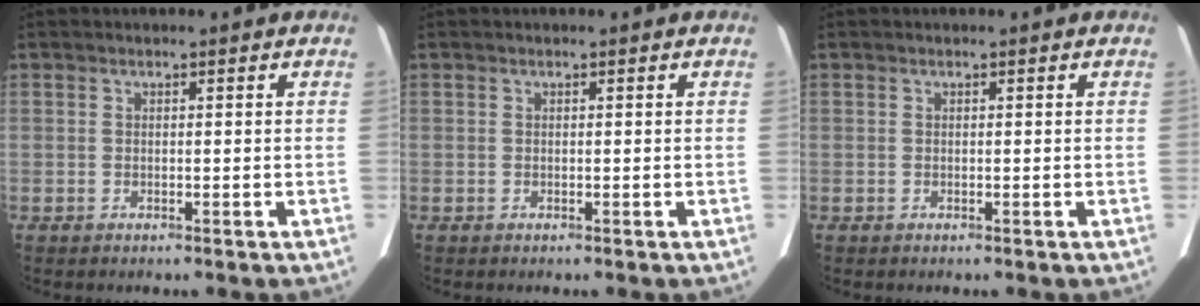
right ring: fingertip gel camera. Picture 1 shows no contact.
{"total": 0.0}
{"total": 0.0}